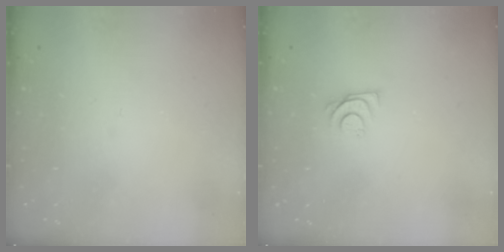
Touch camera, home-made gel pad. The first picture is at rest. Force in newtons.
{"total": 5.7, "press": 5.7, "slide": 0.5}